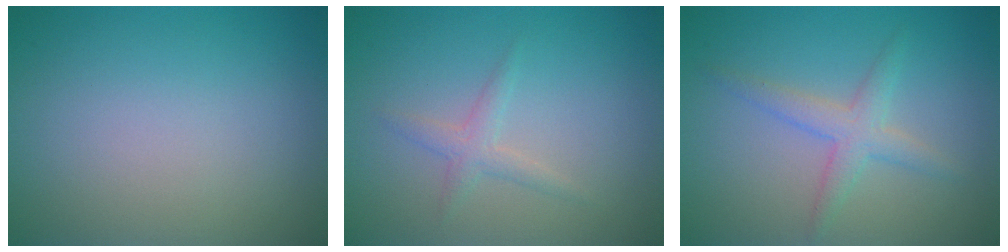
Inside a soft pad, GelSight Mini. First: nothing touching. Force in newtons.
{"total": 1.6, "press": 1.6, "slide": 0.0}
{"total": 2.5, "press": 2.5, "slide": 0.0}